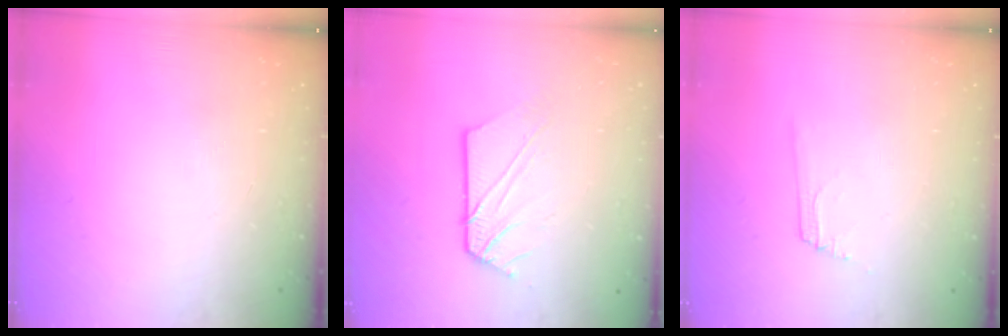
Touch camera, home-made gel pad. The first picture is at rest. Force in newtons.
{"total": 8.2, "press": 8.1, "slide": 1.0}
{"total": 4.9, "press": 4.8, "slide": 0.8}